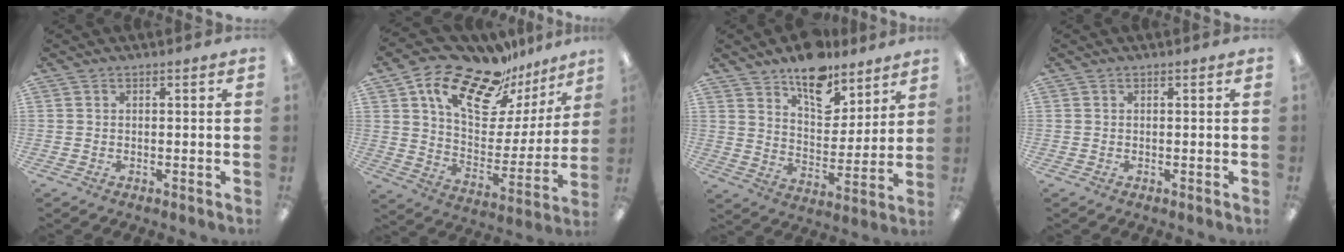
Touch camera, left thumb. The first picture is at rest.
{"total": 20.4, "force": [15.9, 8.8, 9.2], "torque": [-0.167, -0.111, 0.276]}
{"total": 12.8, "force": [10.2, 6.0, 5.0], "torque": [-0.072, -0.067, 0.185]}
{"total": 0.0}